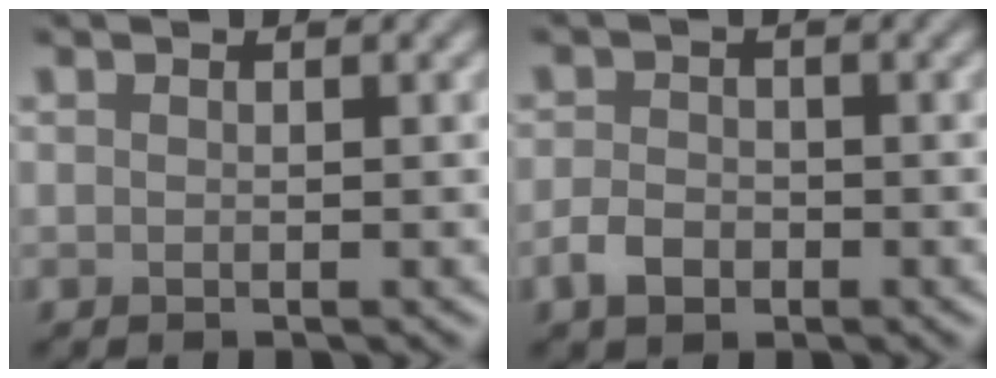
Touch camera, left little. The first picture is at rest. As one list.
[{"total": 2.4, "force": [-1.2, 1.7, 1.3], "torque": [-0.022, 0.001, -0.028]}]